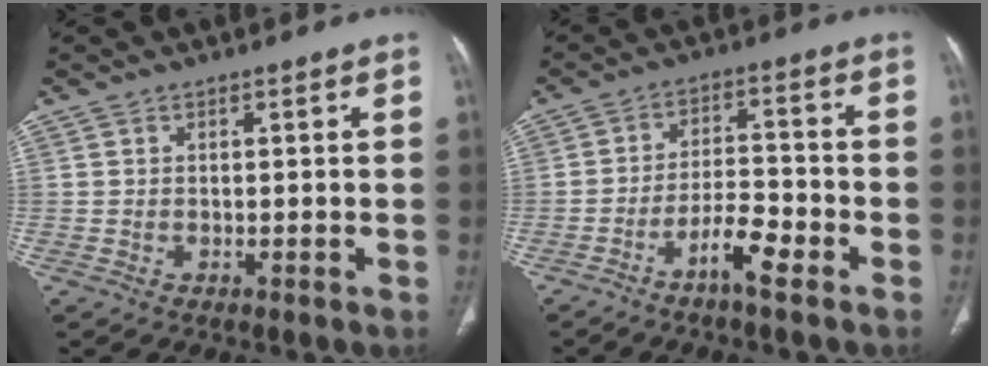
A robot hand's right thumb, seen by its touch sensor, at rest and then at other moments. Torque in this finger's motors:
{"motor_torque": [-0.36, -0.15, -0.03, -0.17, 0.03]}